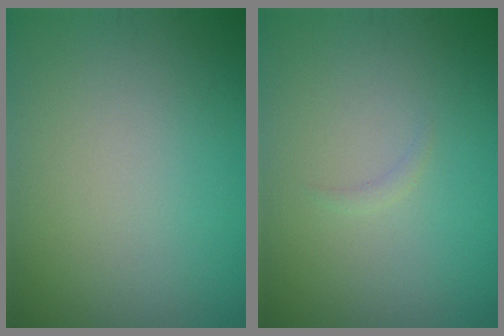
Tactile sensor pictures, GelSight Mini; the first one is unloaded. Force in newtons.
{"total": 0.5, "press": 0.5, "slide": 0.1}